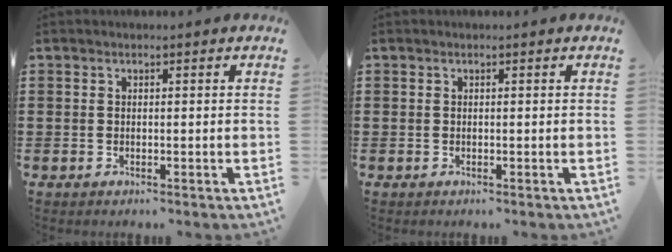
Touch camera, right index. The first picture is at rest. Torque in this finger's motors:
{"motor_torque": [0.03, 0.04, 0.00, 0.00]}